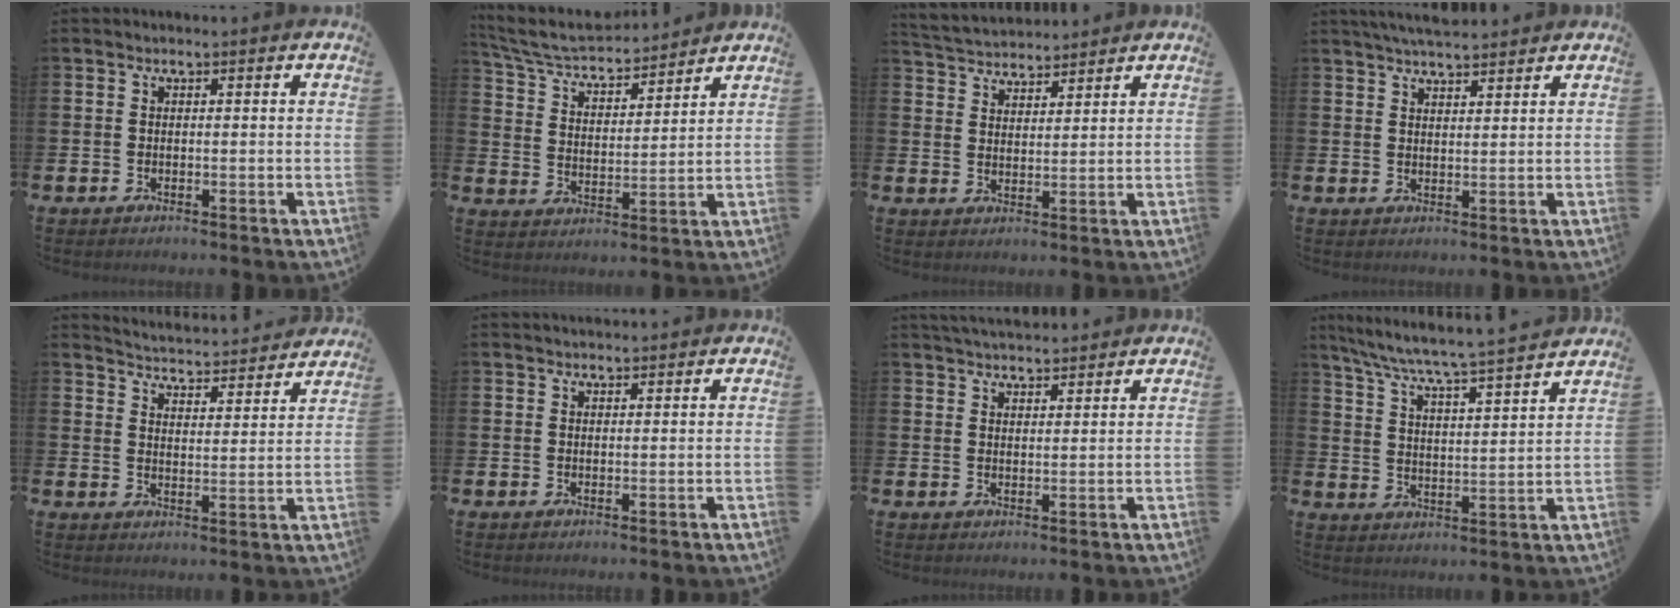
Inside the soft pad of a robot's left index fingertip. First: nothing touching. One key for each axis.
{"total": 6.2, "fx": 5.9, "fy": 1.1, "fz": 1.6, "tx": -0.063, "ty": -0.039, "tz": 0.102}
{"total": 4.1, "fx": 4.1, "fy": 0.8, "fz": -0.2, "tx": -0.018, "ty": -0.019, "tz": 0.075}
{"total": 4.3, "fx": 4.2, "fy": 0.6, "fz": 0.9, "tx": -0.019, "ty": -0.017, "tz": 0.076}
{"total": 4.9, "fx": 4.9, "fy": 0.3, "fz": -0.1, "tx": -0.013, "ty": -0.044, "tz": 0.084}
{"total": 1.0, "fx": 1.0, "fy": 0.2, "fz": 0.1, "tx": 0.005, "ty": -0.002, "tz": 0.018}
{"total": 3.5, "fx": 3.4, "fy": 0.5, "fz": 0.1, "tx": -0.010, "ty": -0.012, "tz": 0.064}
{"total": 6.8, "fx": 6.4, "fy": -0.3, "fz": 2.1, "tx": -0.069, "ty": -0.053, "tz": 0.108}